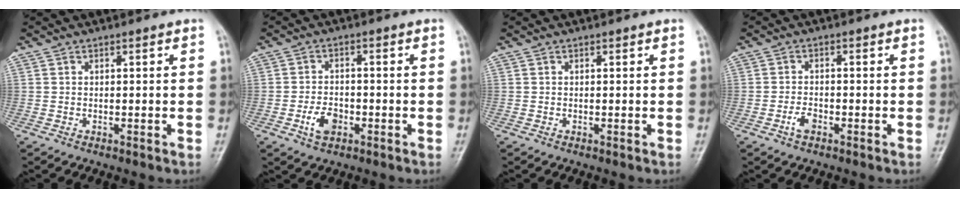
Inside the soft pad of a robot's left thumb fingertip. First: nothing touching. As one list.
[{"total": 4.8, "force": [-1.9, 3.1, 3.0], "torque": [-0.046, 0.011, -0.036]}, {"total": 0.0}, {"total": 2.5, "force": [-1.4, 1.4, 1.6], "torque": [-0.030, 0.009, -0.027]}]